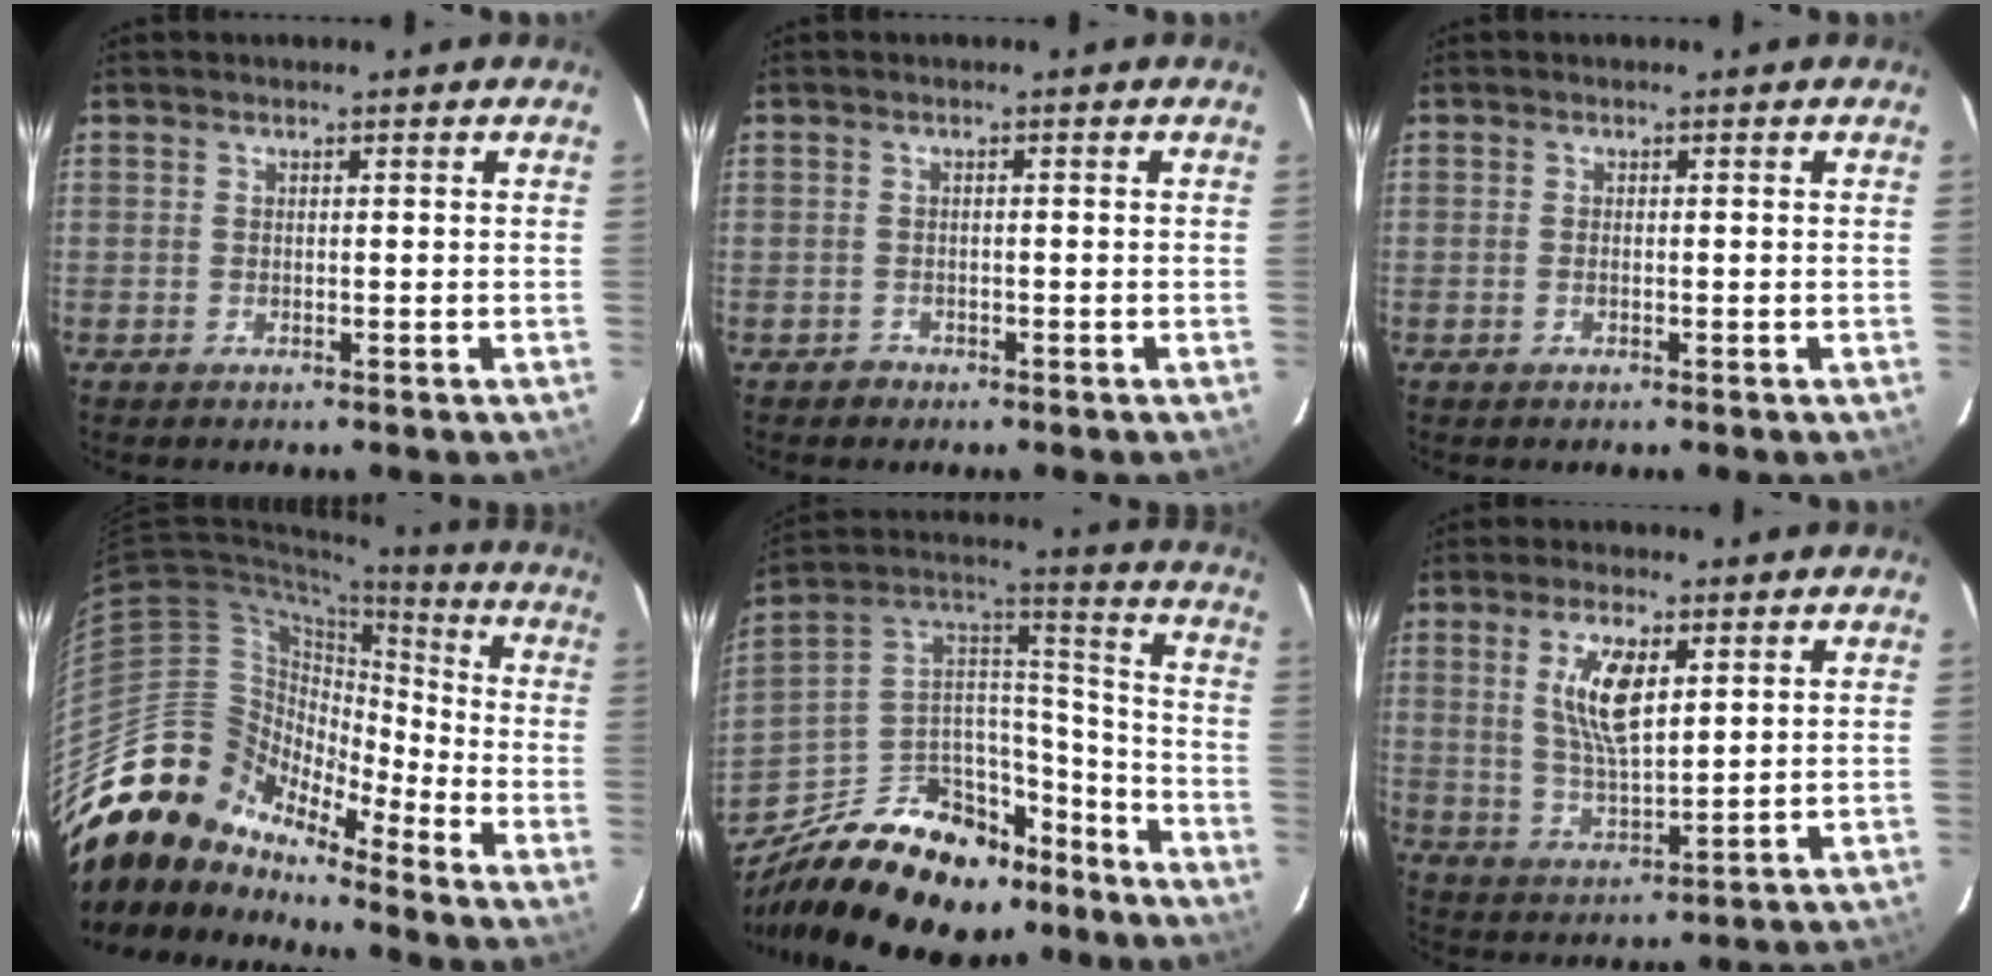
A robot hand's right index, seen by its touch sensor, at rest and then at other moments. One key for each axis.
{"total": 1.5, "fx": -0.9, "fy": 1.2, "fz": -0.1, "tx": 0.001, "ty": 0.007, "tz": -0.014}
{"total": 0.6, "fx": -0.2, "fy": 0.3, "fz": 0.5, "tx": -0.011, "ty": 0.001, "tz": -0.005}
{"total": 16.5, "fx": -14.3, "fy": 6.9, "fz": 4.7, "tx": -0.081, "ty": 0.025, "tz": -0.275}
{"total": 28.7, "fx": -19.5, "fy": 15.0, "fz": 14.8, "tx": -0.292, "ty": 0.050, "tz": -0.280}
{"total": 9.2, "fx": 3.2, "fy": 3.6, "fz": 7.9, "tx": -0.149, "ty": 0.000, "tz": 0.067}